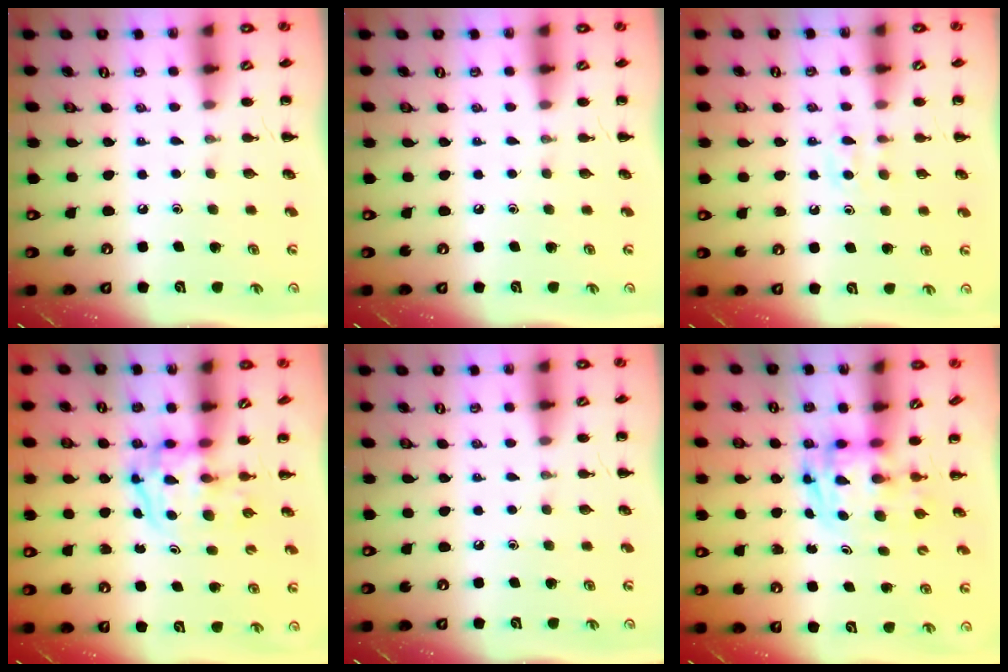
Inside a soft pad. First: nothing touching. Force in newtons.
{"total": 0.0}
{"total": 5.9, "press": 5.8, "slide": 1.4}
{"total": 3.7, "press": 3.7, "slide": 0.6}
{"total": 0.0}
{"total": 2.8, "press": 2.8, "slide": 0.5}